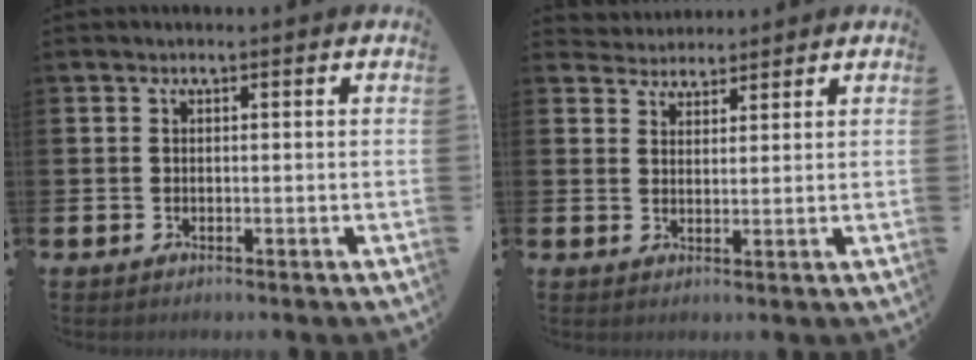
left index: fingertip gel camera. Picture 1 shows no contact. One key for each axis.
{"total": 3.3, "fx": 3.0, "fy": 1.1, "fz": -0.5, "tx": -0.002, "ty": -0.011, "tz": 0.055}